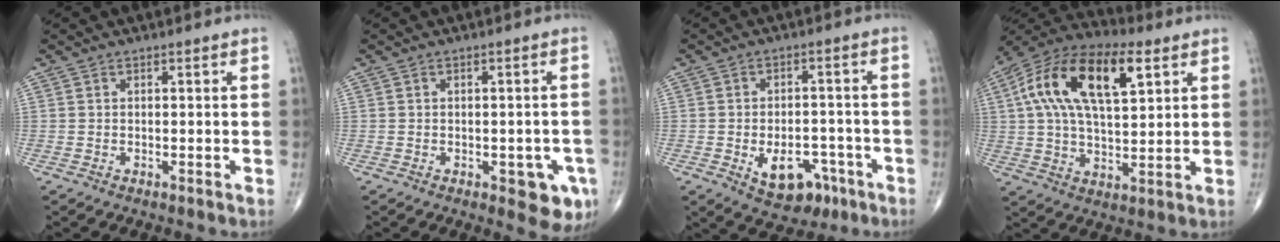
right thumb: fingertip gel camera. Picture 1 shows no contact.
{"total": 6.7, "force": [-2.6, 3.1, 5.3], "torque": [-0.035, 0.001, -0.028]}
{"total": 10.1, "force": [-4.1, 6.4, 6.5], "torque": [-0.070, 0.027, -0.048]}
{"total": 19.8, "force": [6.4, 9.3, 16.2], "torque": [-0.292, 0.014, 0.105]}